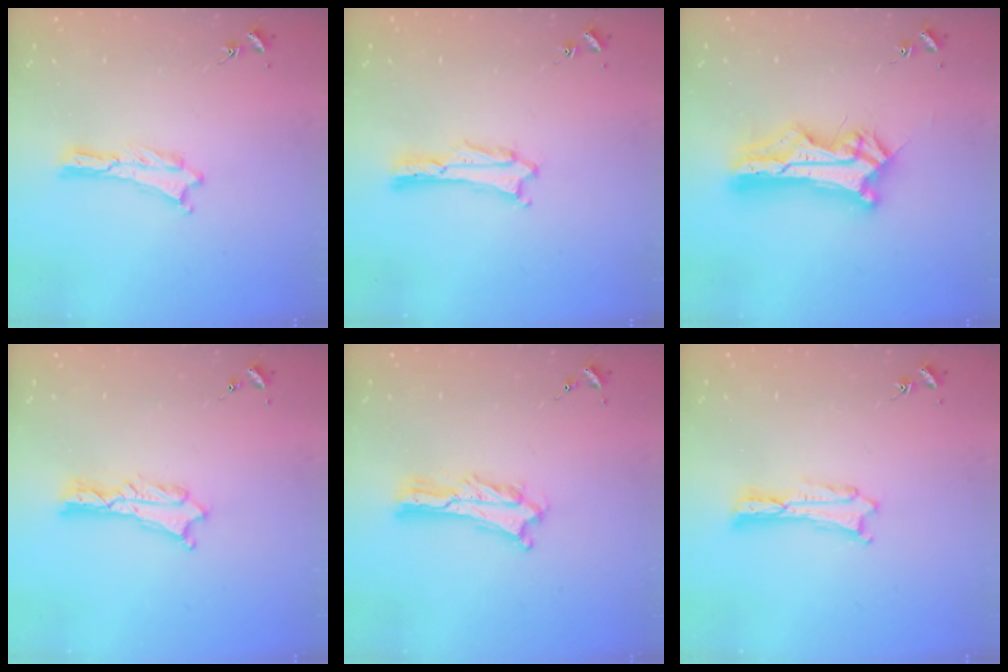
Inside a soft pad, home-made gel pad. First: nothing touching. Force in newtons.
{"total": 0.0}
{"total": 11.6, "press": 11.6, "slide": 1.0}
{"total": 1.8, "press": 1.7, "slide": 0.2}
{"total": 2.7, "press": 2.7, "slide": 0.3}
{"total": 0.5, "press": 0.5, "slide": 0.2}